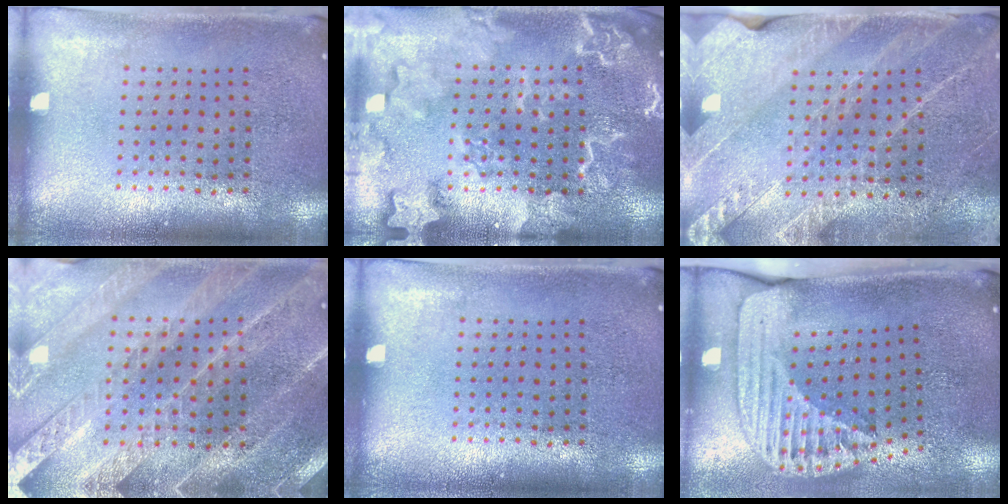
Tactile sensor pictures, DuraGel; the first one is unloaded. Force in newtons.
{"total": 4.8, "press": 4.7, "slide": 0.7}
{"total": 2.7, "press": 2.7, "slide": 0.1}
{"total": 2.5, "press": 2.5, "slide": 0.3}
{"total": 0.0}
{"total": 2.5, "press": 1.7, "slide": 1.9}